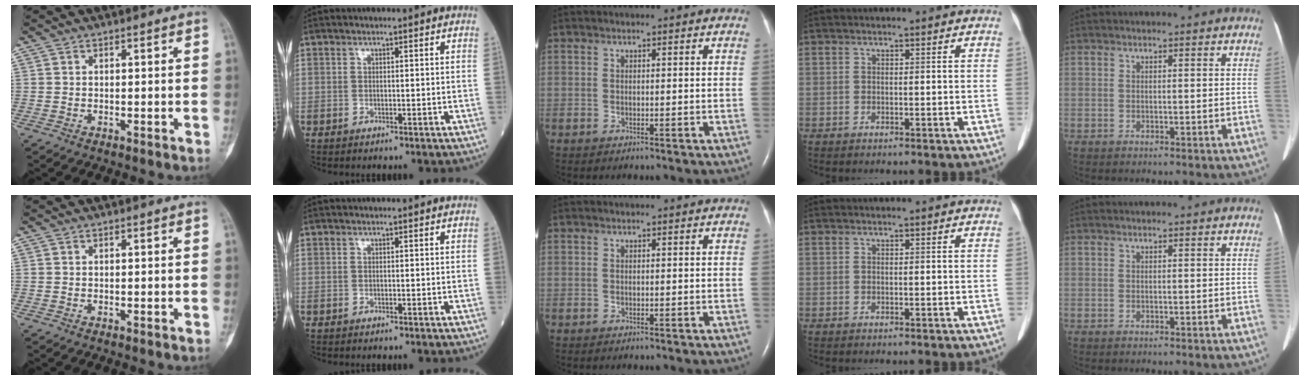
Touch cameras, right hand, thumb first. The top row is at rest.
{}